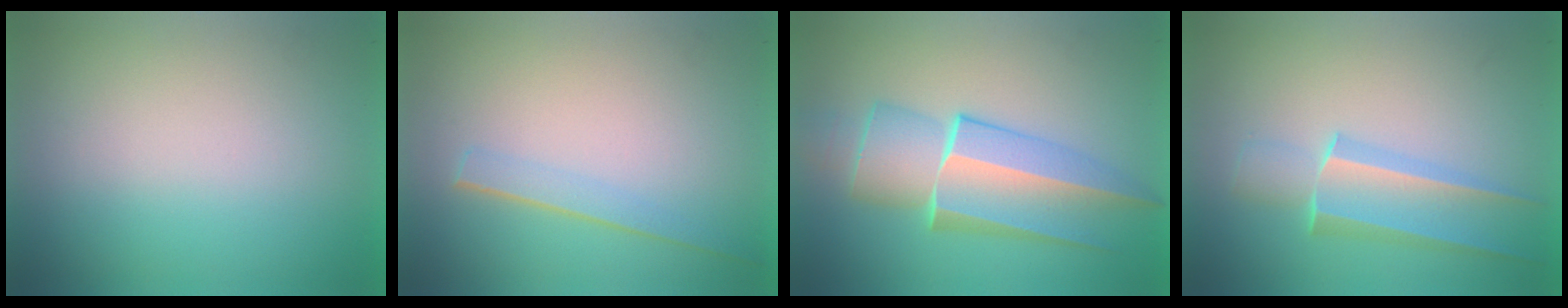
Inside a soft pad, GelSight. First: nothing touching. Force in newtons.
{"total": 1.4}
{"total": 6.2}
{"total": 2.6}